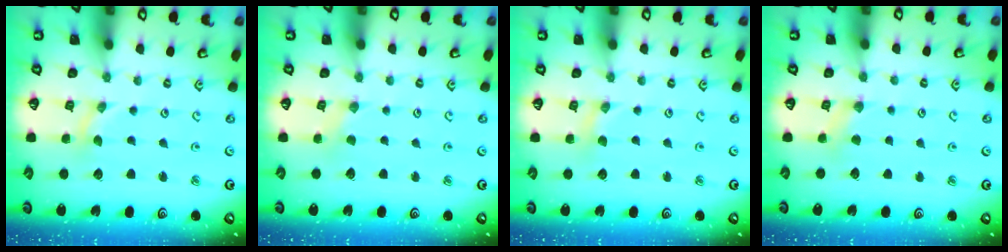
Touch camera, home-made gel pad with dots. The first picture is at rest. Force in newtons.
{"total": 0.0}
{"total": 0.8, "press": 0.8, "slide": 0.2}
{"total": 2.8, "press": 2.7, "slide": 0.6}